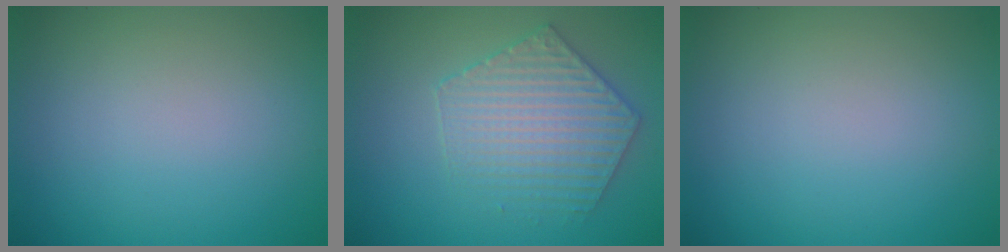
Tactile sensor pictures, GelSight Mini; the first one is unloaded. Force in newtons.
{"total": 4.0, "press": 3.8, "slide": 1.4}
{"total": 0.0}